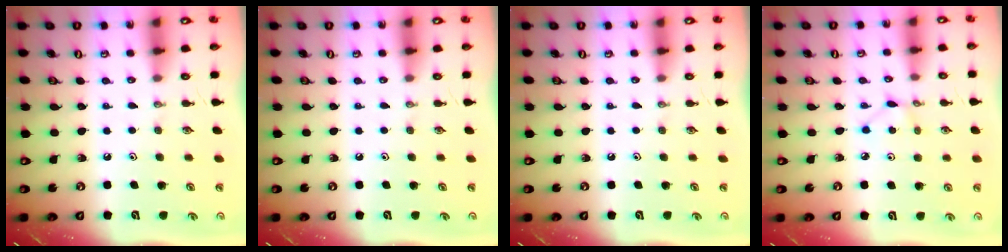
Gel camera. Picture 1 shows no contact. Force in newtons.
{"total": 0.0}
{"total": 0.0}
{"total": 2.1, "press": 2.1, "slide": 0.3}